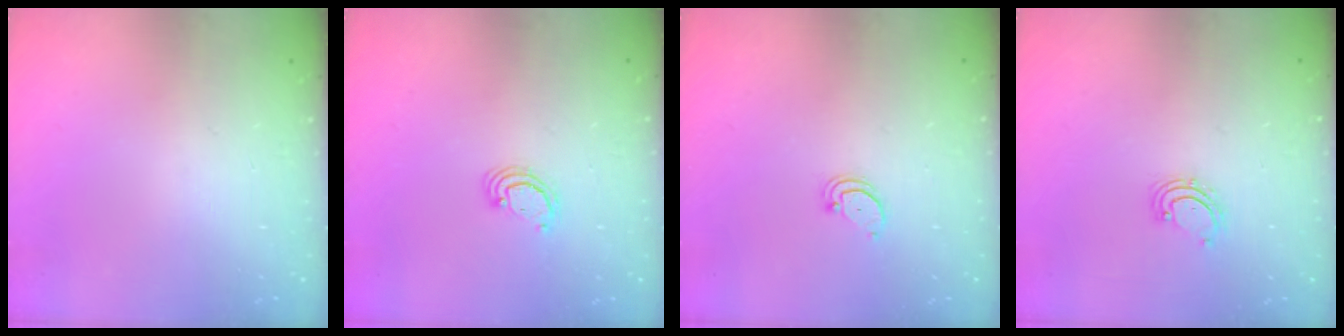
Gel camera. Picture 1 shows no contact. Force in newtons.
{"total": 2.6, "press": 2.5, "slide": 0.2}
{"total": 1.5, "press": 1.5, "slide": 0.2}
{"total": 2.9, "press": 2.9, "slide": 0.4}